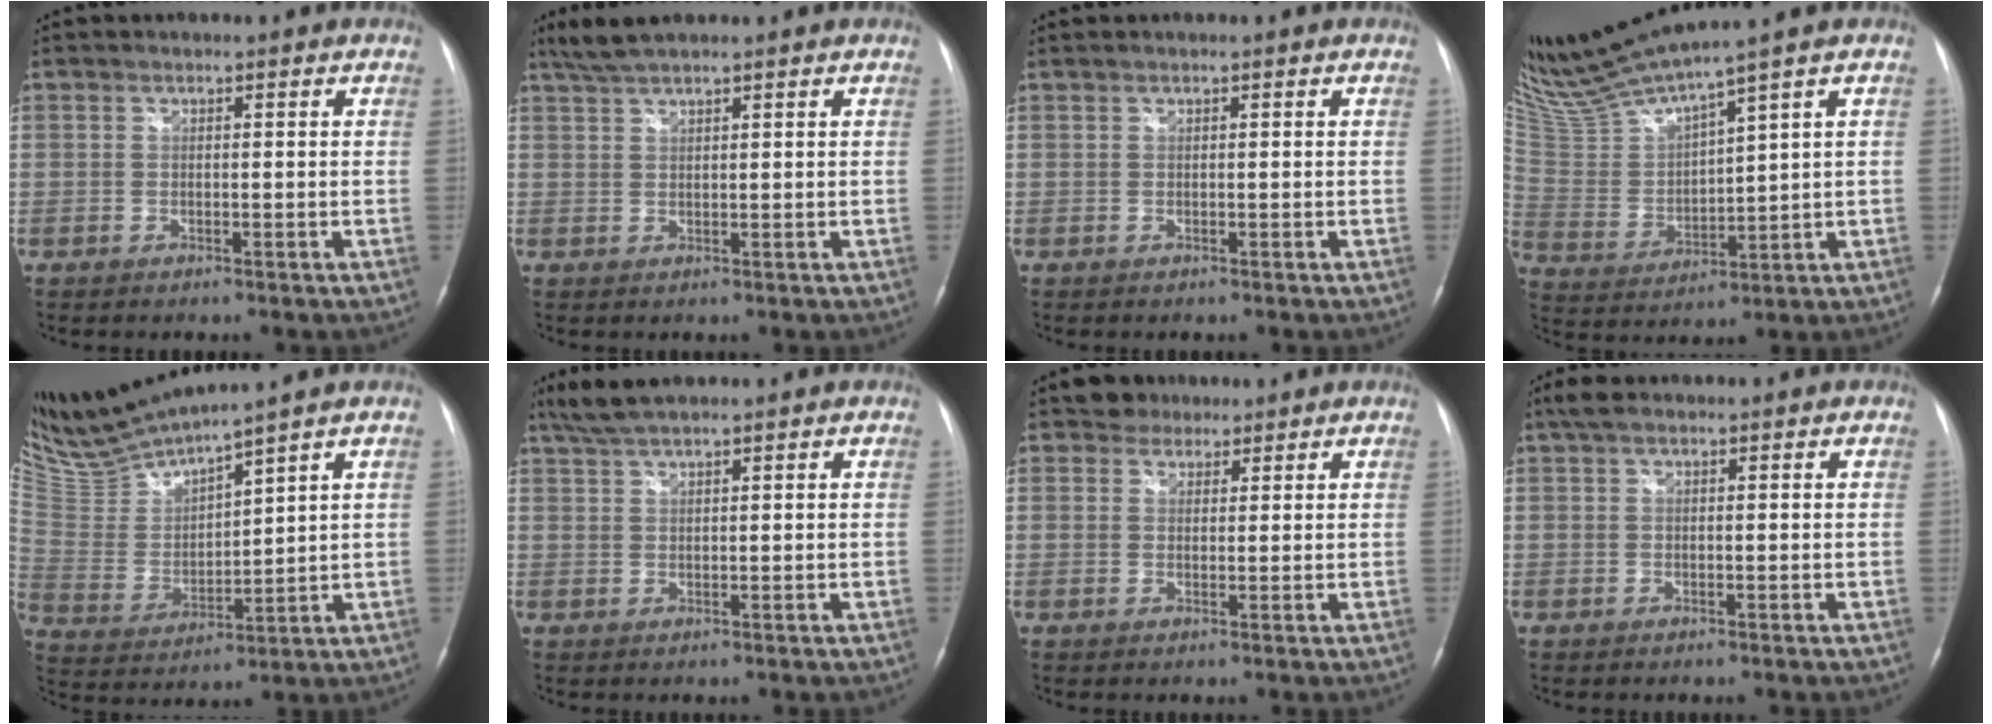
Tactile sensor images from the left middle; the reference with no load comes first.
{"total": 3.8, "force": [3.3, 0.2, 1.9], "torque": [-0.047, 0.012, 0.068]}
{"total": 0.0}
{"total": 13.8, "force": [12.3, -1.2, 6.1], "torque": [-0.138, -0.010, 0.254]}
{"total": 12.4, "force": [11.5, -0.8, 4.3], "torque": [-0.103, -0.005, 0.240]}
{"total": 4.1, "force": [3.5, 0.3, 2.2], "torque": [-0.053, 0.013, 0.072]}
{"total": 2.9, "force": [2.3, 1.8, -0.2], "torque": [0.004, 0.009, 0.033]}
{"total": 2.3, "force": [1.6, 0.9, 1.4], "torque": [-0.031, 0.024, 0.031]}